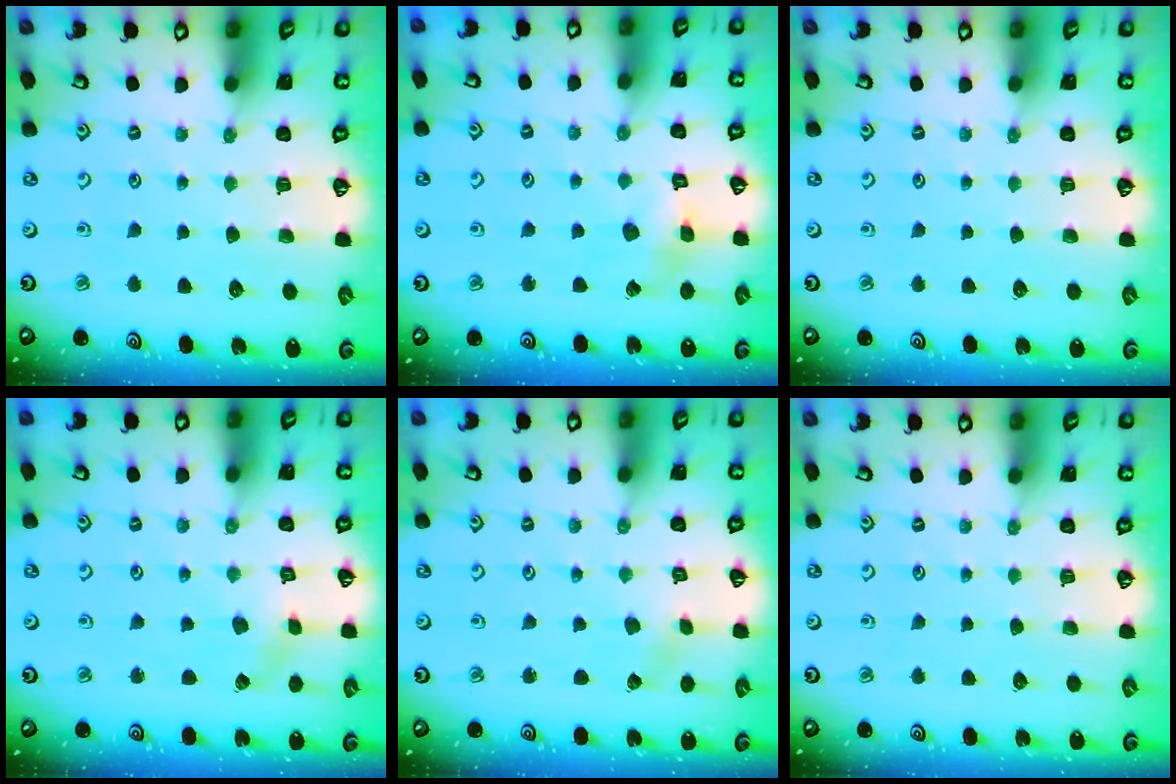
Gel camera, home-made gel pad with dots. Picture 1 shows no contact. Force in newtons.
{"total": 5.7, "press": 5.7, "slide": 0.6}
{"total": 0.0}
{"total": 0.9, "press": 0.9, "slide": 0.2}
{"total": 0.9, "press": 0.9, "slide": 0.2}
{"total": 0.0}